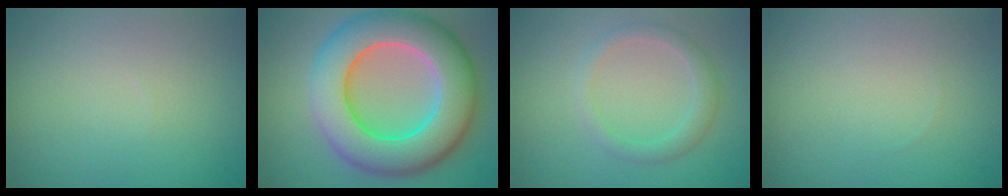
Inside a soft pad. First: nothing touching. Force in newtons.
{"total": 12.4, "press": 12.4, "slide": 0.2}
{"total": 2.3, "press": 2.3, "slide": 0.0}
{"total": 0.0}